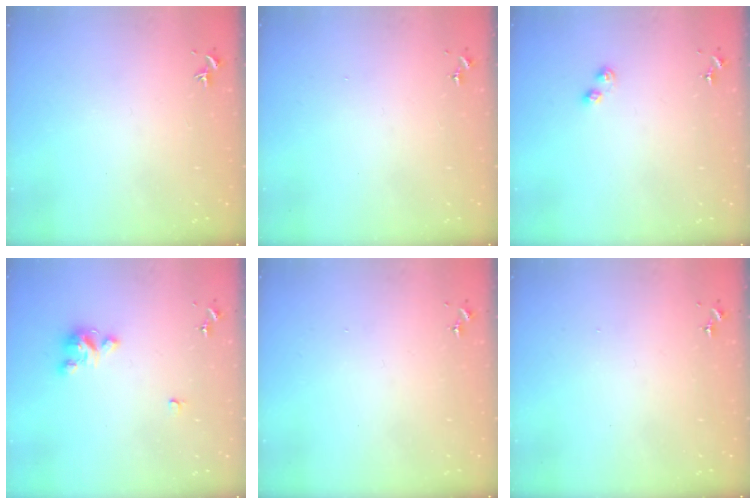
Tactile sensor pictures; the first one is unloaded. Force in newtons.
{"total": 0.0}
{"total": 3.9, "press": 3.8, "slide": 0.6}
{"total": 6.4, "press": 6.3, "slide": 0.6}
{"total": 0.0}
{"total": 0.0}